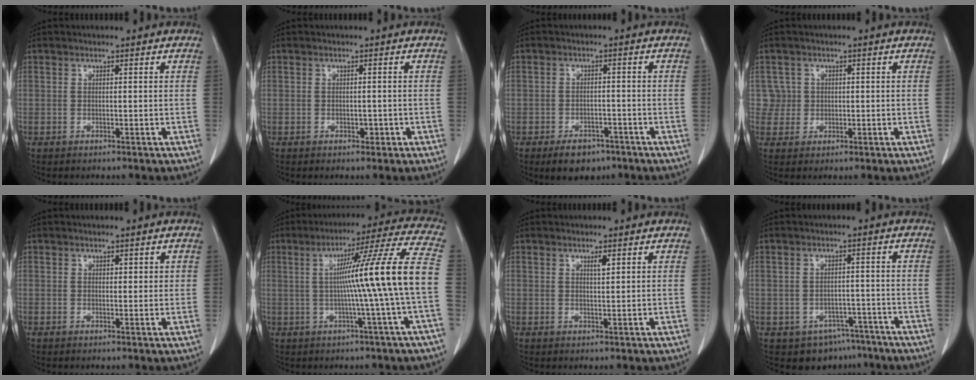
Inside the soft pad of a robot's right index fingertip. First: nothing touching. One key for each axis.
{"total": 1.7, "fx": -0.7, "fy": 1.2, "fz": 1.0, "tx": -0.011, "ty": 0.003, "tz": -0.003}
{"total": 5.3, "fx": -3.6, "fy": 3.1, "fz": 2.4, "tx": -0.036, "ty": 0.002, "tz": -0.049}
{"total": 2.8, "fx": 0.4, "fy": 2.7, "fz": -0.5, "tx": 0.026, "ty": 0.008, "tz": 0.005}
{"total": 1.5, "fx": 0.5, "fy": 0.7, "fz": 1.2, "tx": -0.012, "ty": 0.004, "tz": 0.008}
{"total": 15.0, "fx": -0.8, "fy": -2.7, "fz": 14.8, "tx": -0.210, "ty": 0.010, "tz": -0.015}
{"total": 1.2, "fx": 0.7, "fy": 0.1, "fz": 1.0, "tx": -0.019, "ty": -0.004, "tz": 0.012}
{"total": 6.7, "fx": -4.3, "fy": 4.8, "fz": 1.5, "tx": -0.007, "ty": 0.015, "tz": -0.051}